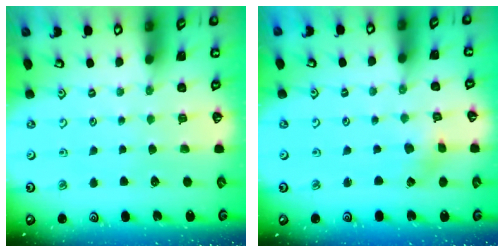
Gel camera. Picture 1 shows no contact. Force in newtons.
{"total": 1.4, "press": 1.4, "slide": 0.2}